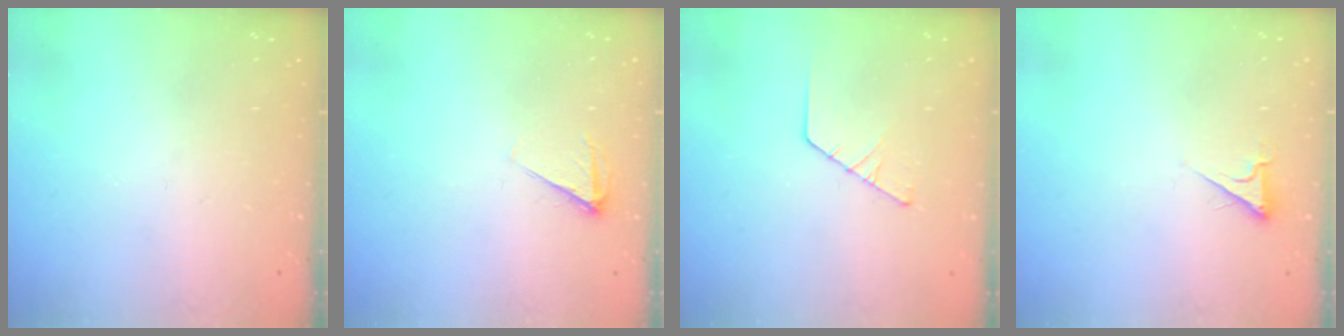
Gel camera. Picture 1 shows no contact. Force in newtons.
{"total": 4.9, "press": 4.8, "slide": 0.7}
{"total": 3.3, "press": 3.3, "slide": 0.3}
{"total": 3.5, "press": 3.4, "slide": 0.6}